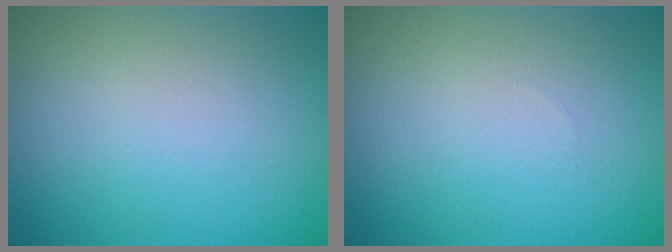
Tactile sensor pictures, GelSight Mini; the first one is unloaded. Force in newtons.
{"total": 0.0}